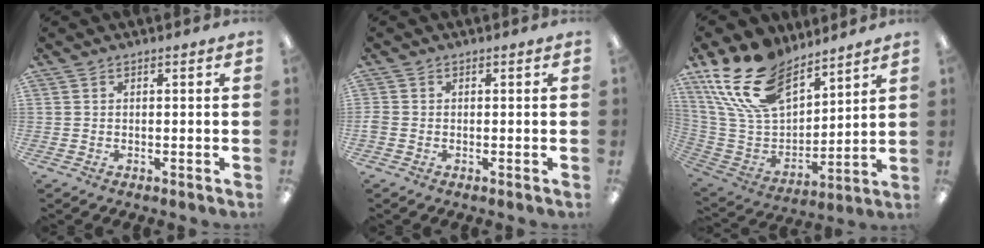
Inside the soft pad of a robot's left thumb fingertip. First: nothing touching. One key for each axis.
{"total": 0.9, "fx": -0.3, "fy": 0.8, "fz": 0.4, "tx": -0.006, "ty": 0.003, "tz": -0.005}
{"total": 20.9, "fx": 14.3, "fy": 10.8, "fz": 10.7, "tx": -0.233, "ty": -0.075, "tz": 0.265}